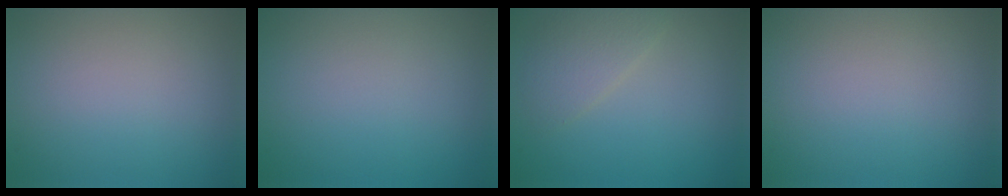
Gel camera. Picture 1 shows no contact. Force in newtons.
{"total": 0.0}
{"total": 2.2, "press": 2.2, "slide": 0.1}
{"total": 0.0}